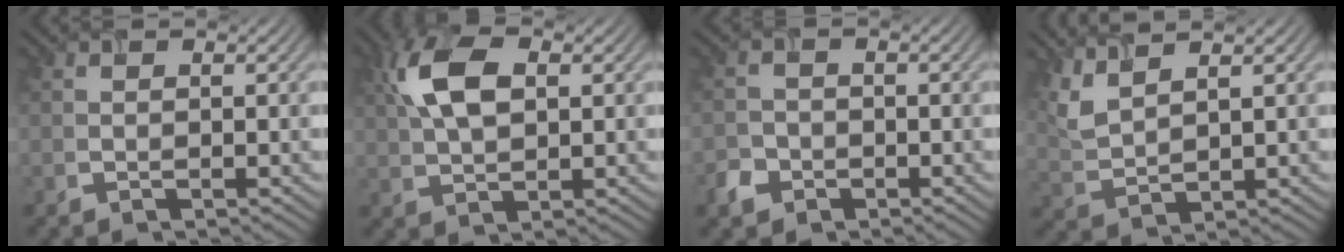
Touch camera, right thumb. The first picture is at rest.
{"total": 8.1, "force": [2.3, 4.3, 6.4], "torque": [-0.145, 0.015, 0.040]}
{"total": 2.5, "force": [-1.4, 1.9, 0.7], "torque": [-0.014, -0.003, -0.031]}
{"total": 4.6, "force": [3.4, 1.3, 2.9], "torque": [-0.085, 0.005, 0.077]}